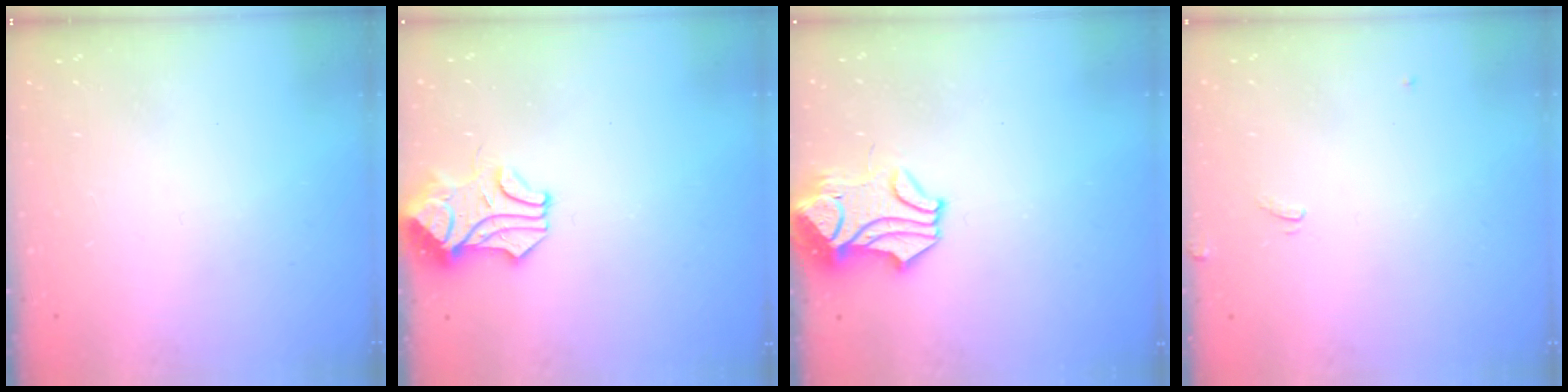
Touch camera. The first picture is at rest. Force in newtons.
{"total": 1.1, "press": 1.0, "slide": 0.3}
{"total": 1.6, "press": 0.8, "slide": 1.3}
{"total": 2.5, "press": 2.5, "slide": 0.4}